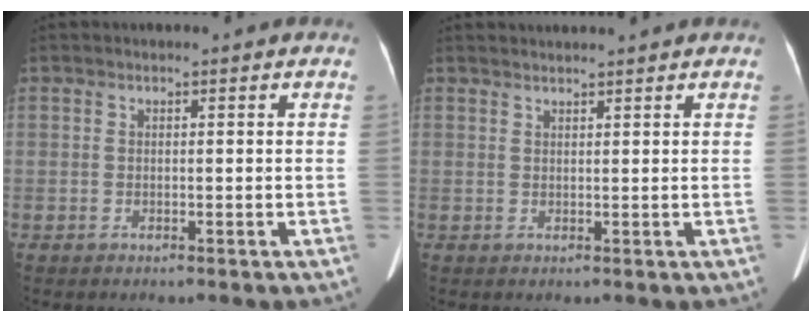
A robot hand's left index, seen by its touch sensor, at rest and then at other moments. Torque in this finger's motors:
{"motor_torque": [-0.38, 0.31, -0.44, -0.05]}